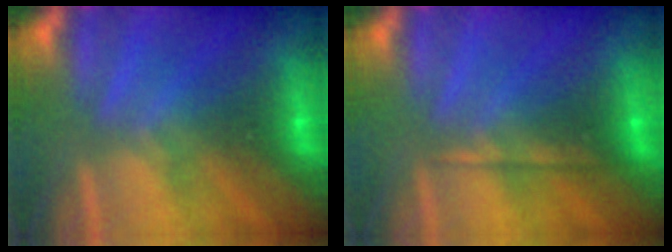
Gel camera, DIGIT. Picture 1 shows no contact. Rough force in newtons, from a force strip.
{"total": 2.1}